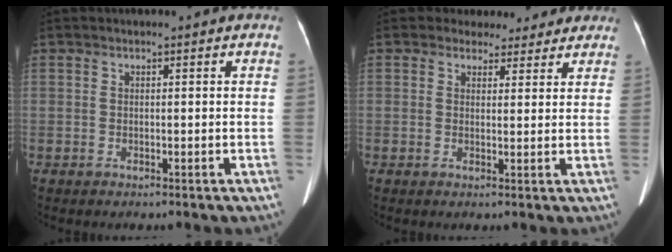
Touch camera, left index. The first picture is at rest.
{"total": 6.6, "force": [5.7, 3.4, 0.2], "torque": [0.025, -0.006, 0.054]}